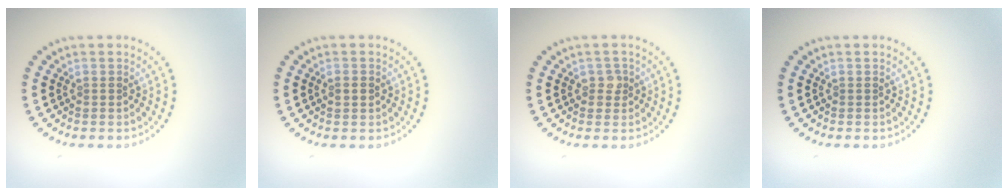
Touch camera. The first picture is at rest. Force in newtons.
{"total": 1.4, "press": 1.4, "slide": 0.1}
{"total": 1.2, "press": 1.1, "slide": 0.4}
{"total": 0.0}